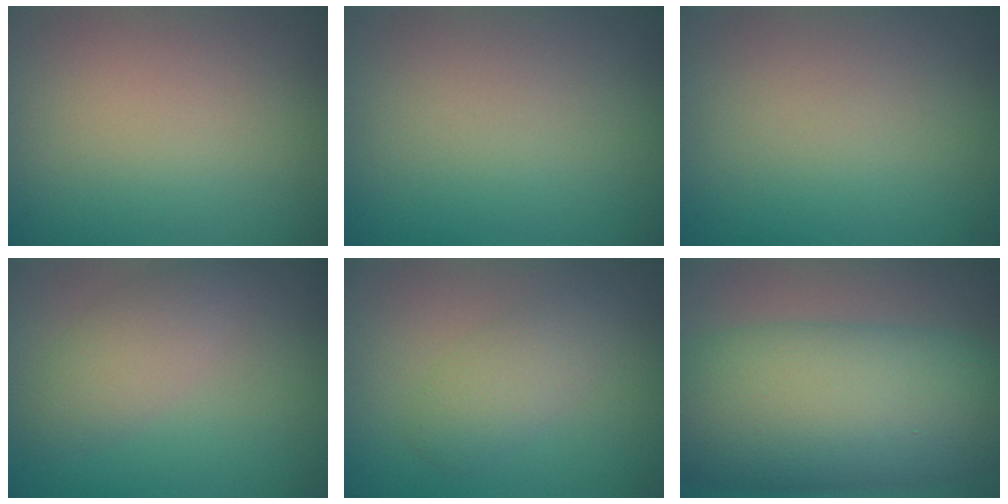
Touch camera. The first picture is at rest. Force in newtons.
{"total": 0.0}
{"total": 0.0}
{"total": 2.6, "press": 2.6, "slide": 0.2}
{"total": 2.6, "press": 2.6, "slide": 0.2}
{"total": 13.1, "press": 13.1, "slide": 0.1}